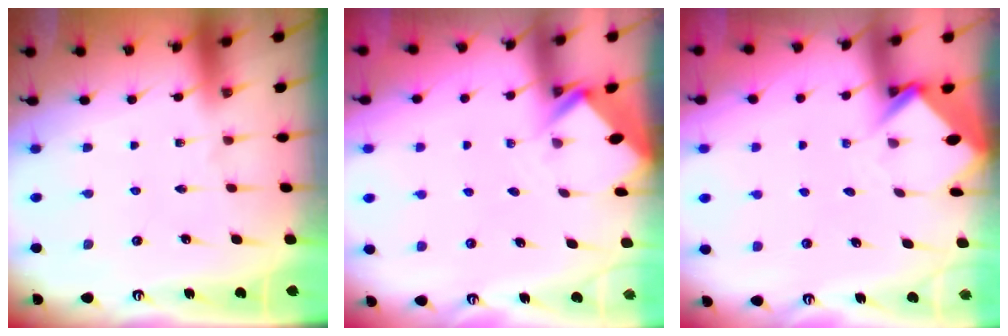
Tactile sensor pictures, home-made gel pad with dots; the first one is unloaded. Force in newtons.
{"total": 2.8, "press": 2.8, "slide": 0.2}
{"total": 3.8, "press": 3.8, "slide": 0.2}